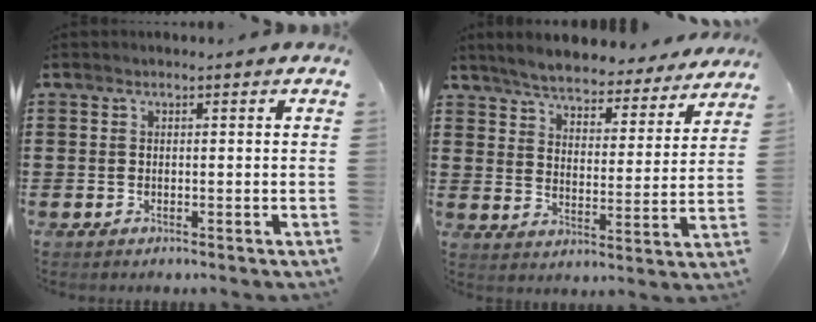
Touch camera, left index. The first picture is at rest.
{"total": 5.4, "force": [5.3, 0.2, 0.8], "torque": [-0.045, -0.038, 0.089]}